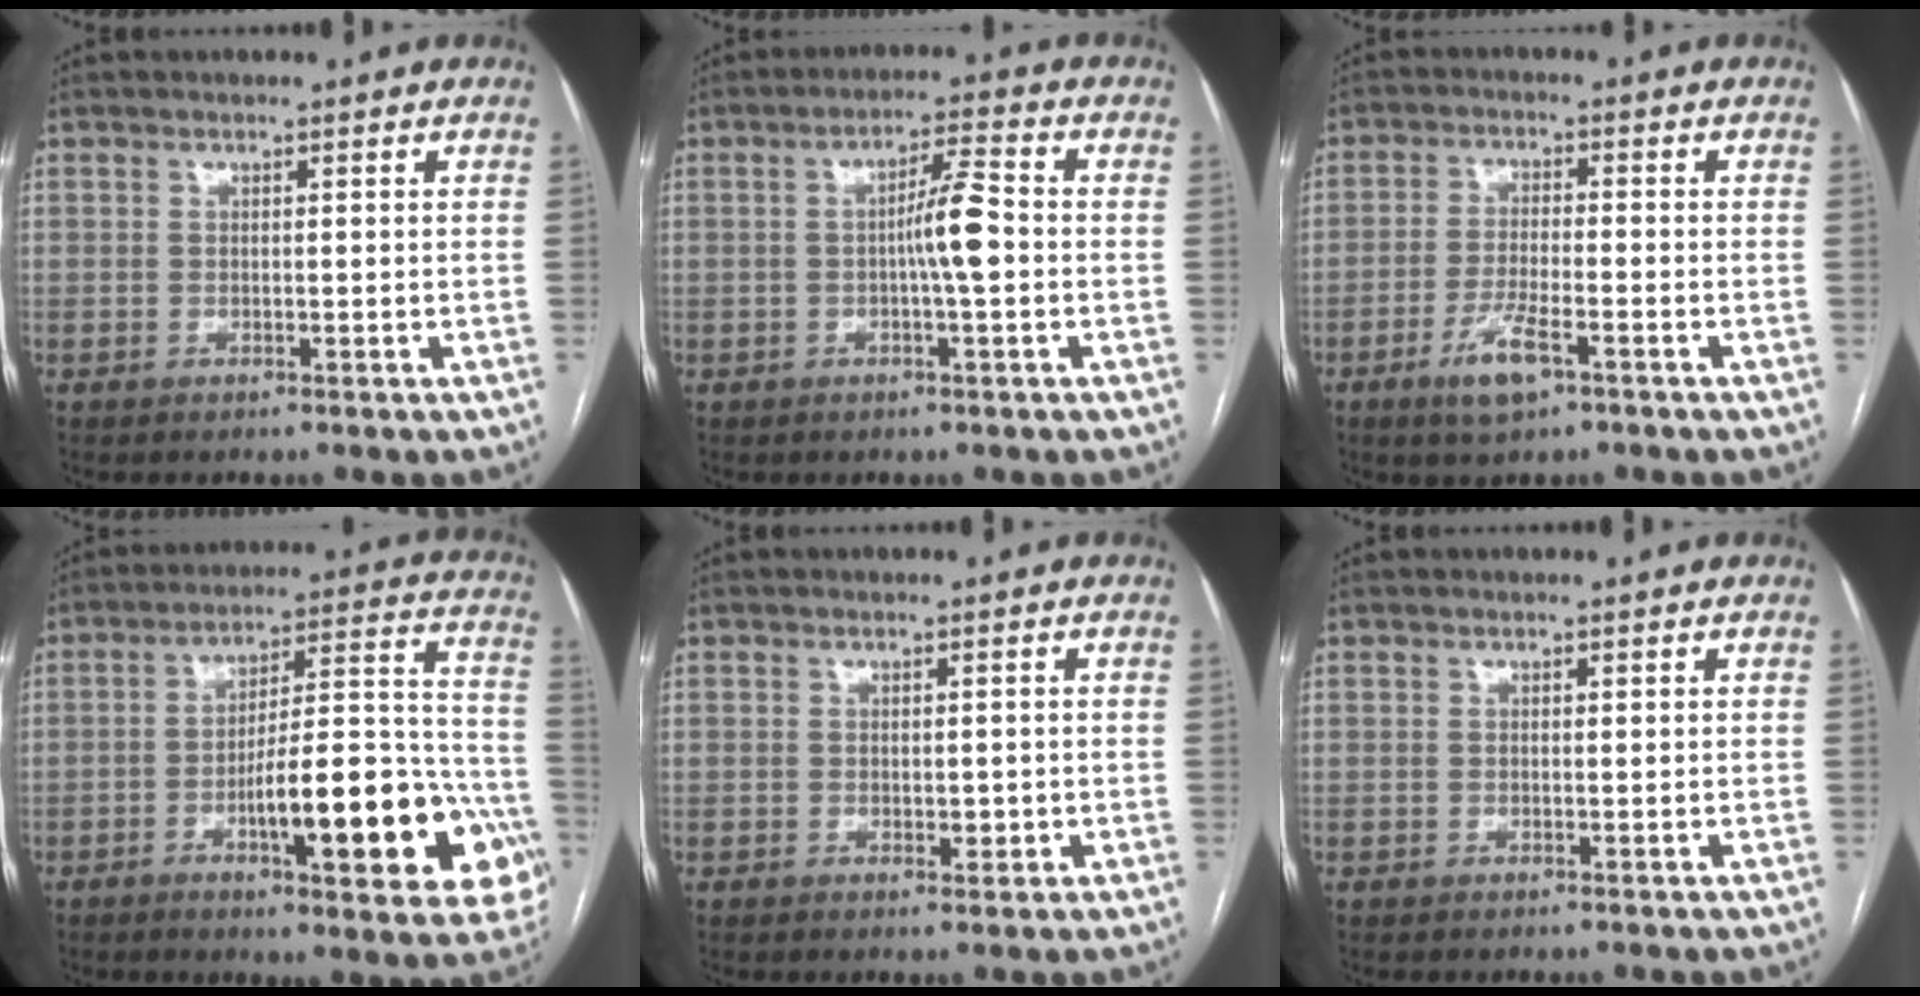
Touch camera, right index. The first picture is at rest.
{"total": 6.0, "force": [-0.6, 0.3, 5.9], "torque": [-0.102, 0.009, -0.012]}
{"total": 5.9, "force": [-3.3, 1.3, 4.8], "torque": [-0.094, -0.006, -0.056]}
{"total": 22.5, "force": [-7.9, 4.8, 20.5], "torque": [-0.206, 0.026, -0.099]}
{"total": 1.8, "force": [-0.2, 1.0, 1.4], "torque": [-0.018, -0.001, 0.001]}
{"total": 0.0}